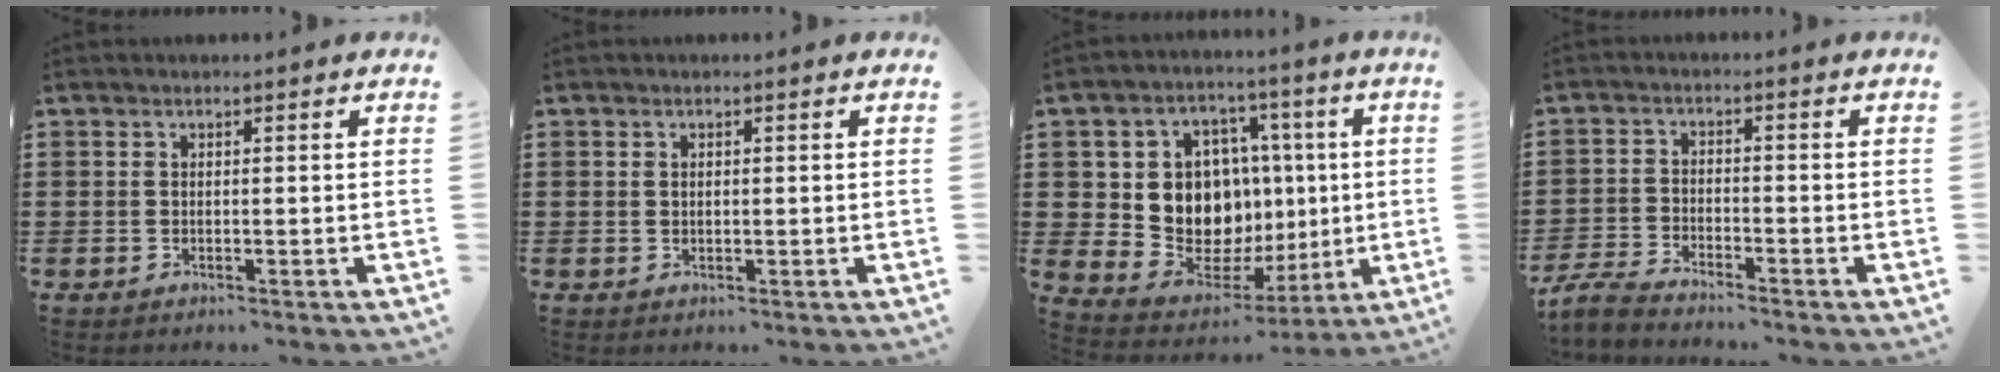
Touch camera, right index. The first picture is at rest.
{"total": 0.7, "force": [0.2, 0.5, 0.5], "torque": [-0.011, 0.002, 0.005]}
{"total": 12.1, "force": [1.8, 10.3, 6.1], "torque": [-0.141, -0.014, 0.044]}
{"total": 3.8, "force": [-3.7, 0.2, 1.0], "torque": [-0.041, -0.005, -0.081]}